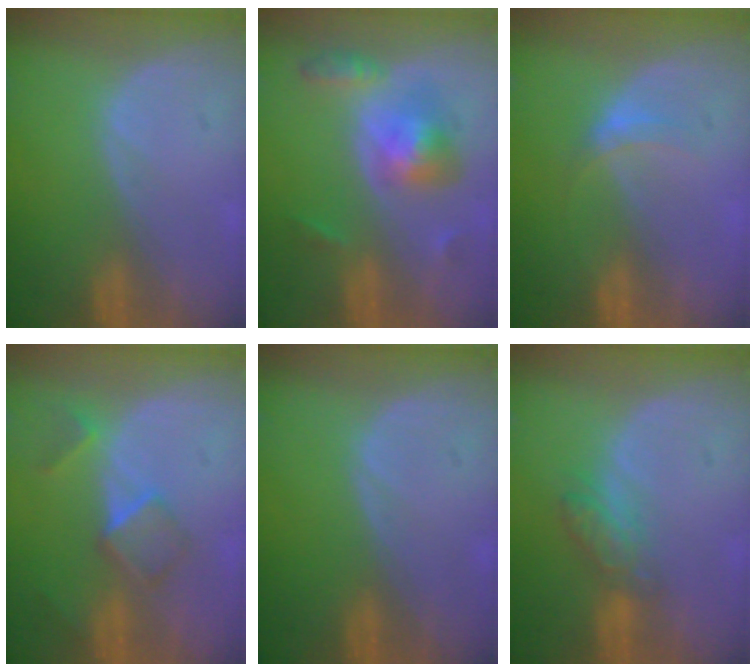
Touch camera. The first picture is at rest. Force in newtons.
{"total": 6.1, "press": 6.1, "slide": 0.3}
{"total": 2.6, "press": 2.2, "slide": 1.4}
{"total": 5.2, "press": 4.5, "slide": 2.7}
{"total": 0.0}
{"total": 4.2, "press": 4.1, "slide": 0.7}